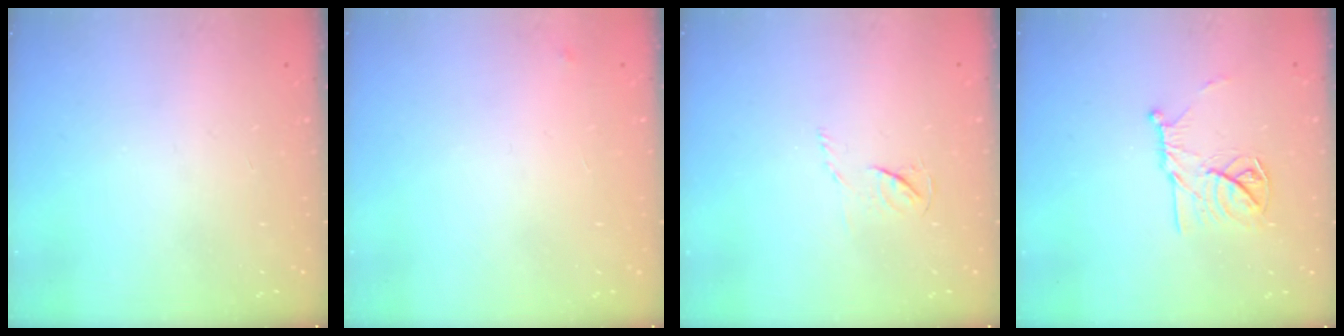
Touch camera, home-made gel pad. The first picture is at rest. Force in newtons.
{"total": 2.5, "press": 2.4, "slide": 0.4}
{"total": 3.9, "press": 3.8, "slide": 0.4}
{"total": 12.4, "press": 12.4, "slide": 0.2}